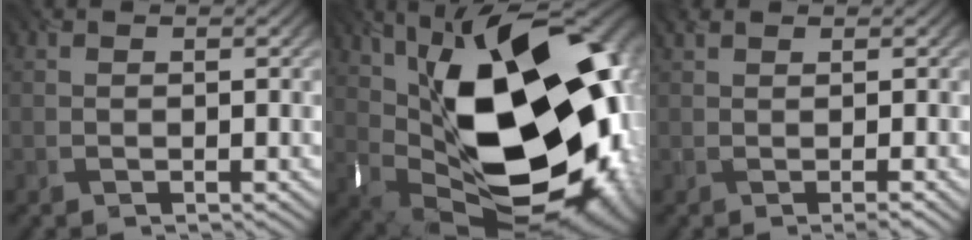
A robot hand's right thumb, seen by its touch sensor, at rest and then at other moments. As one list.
[{"total": 22.0, "force": [2.4, 13.9, 16.9], "torque": [-0.321, -0.036, 0.067]}, {"total": 1.7, "force": [0.2, 0.3, 1.6], "torque": [-0.024, 0.010, 0.001]}]